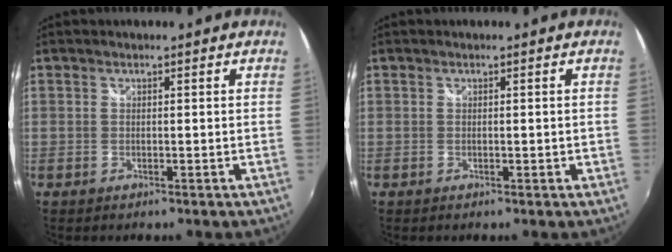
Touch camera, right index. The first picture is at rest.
{"total": 1.0, "force": [-0.3, 0.6, 0.8], "torque": [-0.008, 0.000, -0.002]}